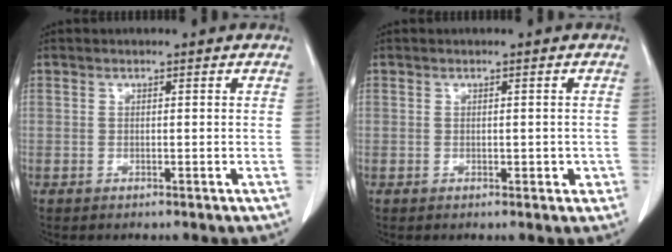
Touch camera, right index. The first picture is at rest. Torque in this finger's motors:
{"motor_torque": [0.17, 0.21, 0.12, 0.10]}